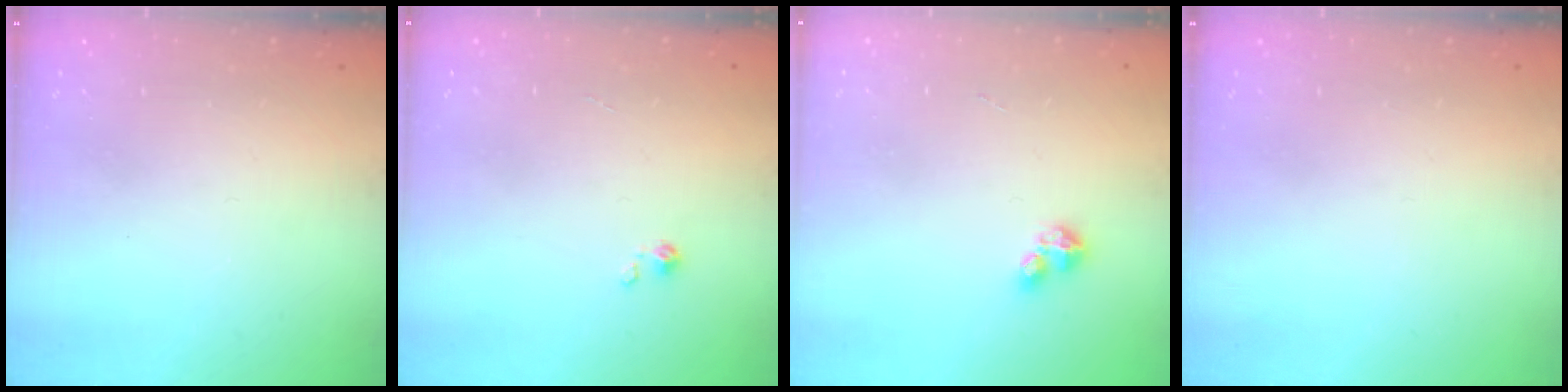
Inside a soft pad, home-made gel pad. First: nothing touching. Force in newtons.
{"total": 0.0}
{"total": 2.8, "press": 2.8, "slide": 0.2}
{"total": 0.0}